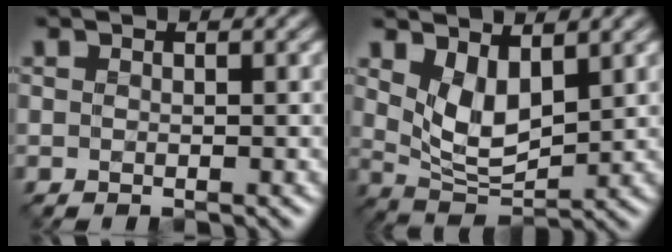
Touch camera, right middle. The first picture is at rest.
{"total": 4.1, "force": [1.9, 2.0, 3.0], "torque": [-0.061, -0.010, 0.039]}